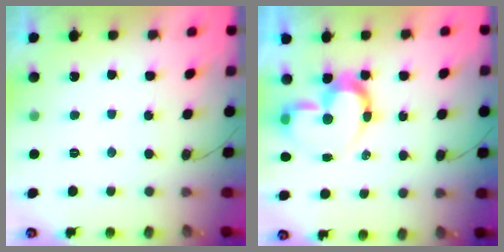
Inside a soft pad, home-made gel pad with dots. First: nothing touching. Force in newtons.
{"total": 11.0, "press": 10.9, "slide": 1.4}